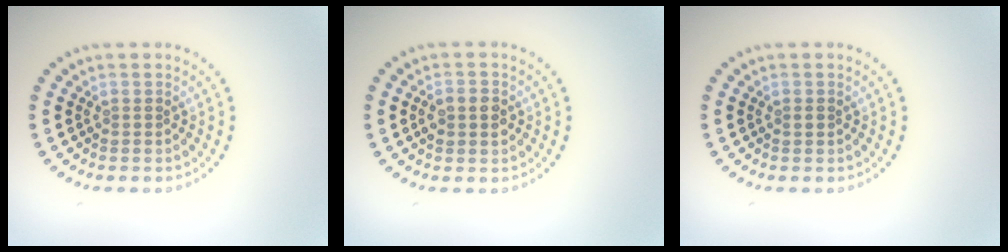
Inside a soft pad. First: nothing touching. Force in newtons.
{"total": 2.7, "press": 2.7, "slide": 0.2}
{"total": 0.5, "press": 0.5, "slide": 0.1}